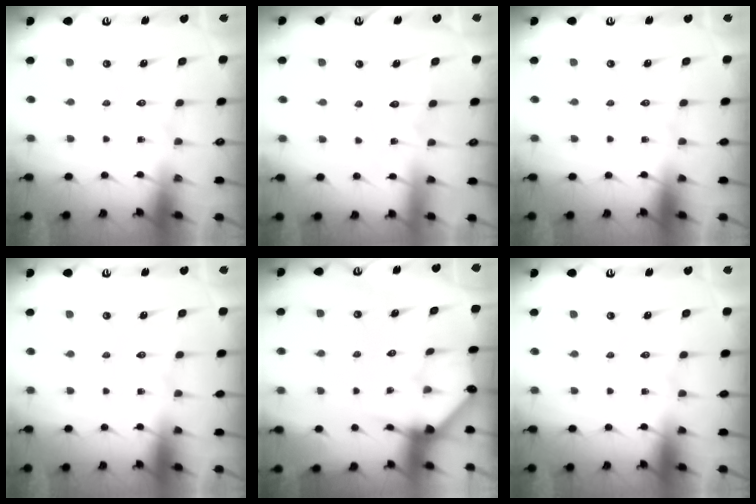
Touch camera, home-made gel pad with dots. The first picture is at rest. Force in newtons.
{"total": 5.0, "press": 5.0, "slide": 0.2}
{"total": 0.0}
{"total": 0.0}
{"total": 3.1, "press": 3.1, "slide": 0.4}
{"total": 0.0}